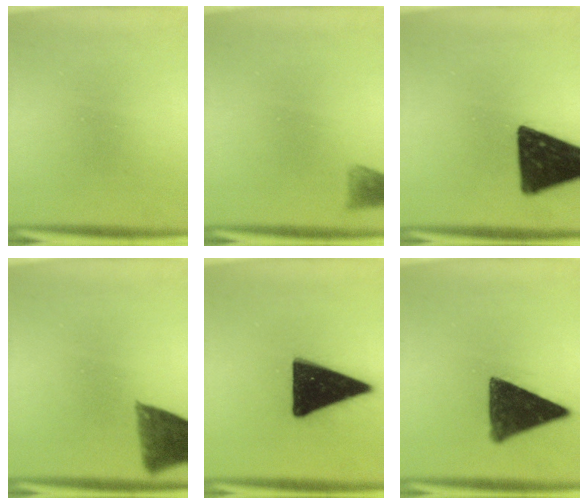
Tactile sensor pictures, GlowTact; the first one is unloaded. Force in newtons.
{"total": 2.0}
{"total": 17.1}
{"total": 8.2}
{"total": 18.3}
{"total": 11.4}